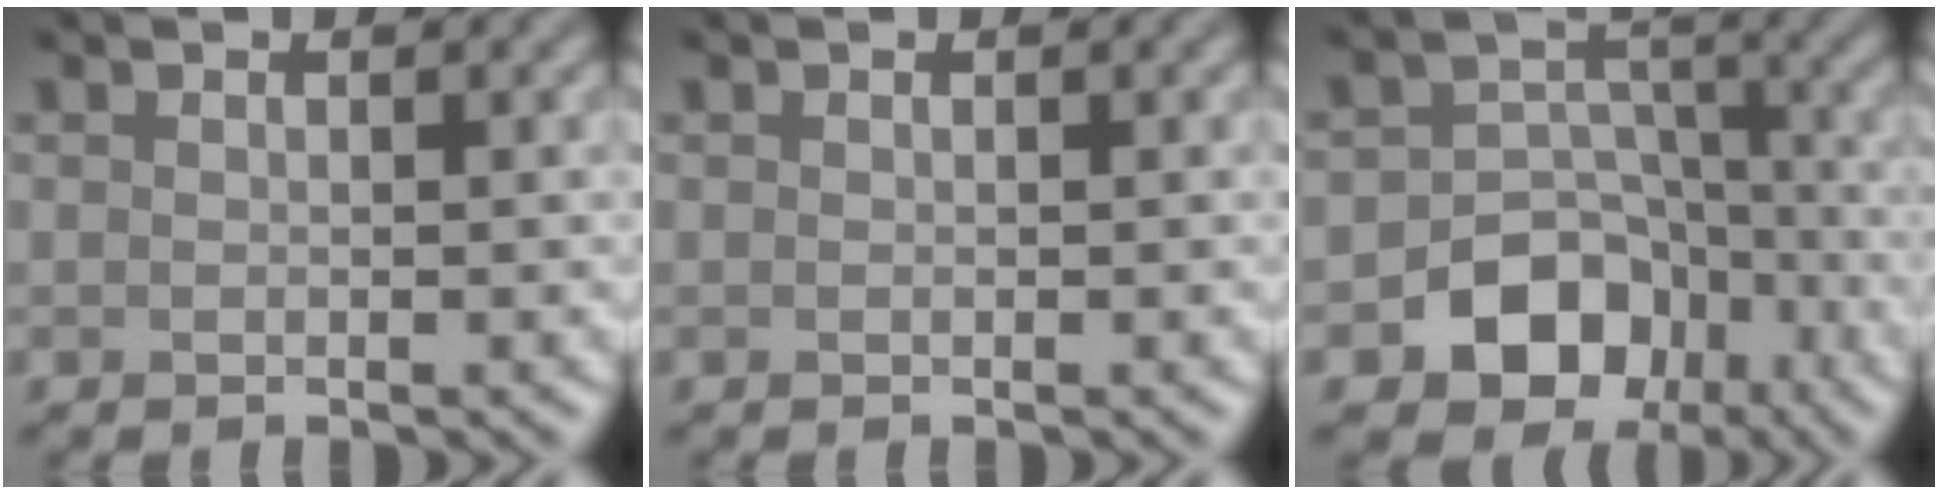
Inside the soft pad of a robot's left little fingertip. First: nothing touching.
{"total": 0.0}
{"total": 8.6, "force": [-4.3, 6.8, 3.0], "torque": [-0.020, 0.000, -0.093]}